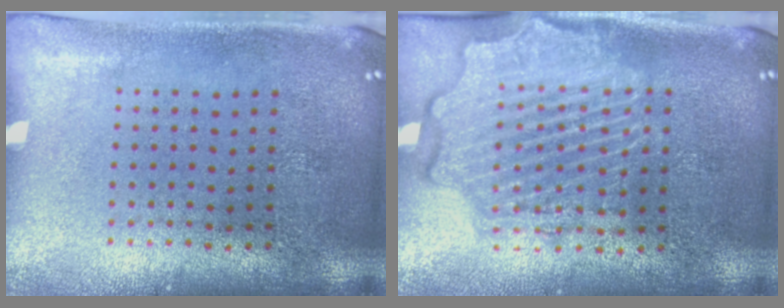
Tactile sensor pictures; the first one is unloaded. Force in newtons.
{"total": 2.6, "press": 2.6, "slide": 0.3}